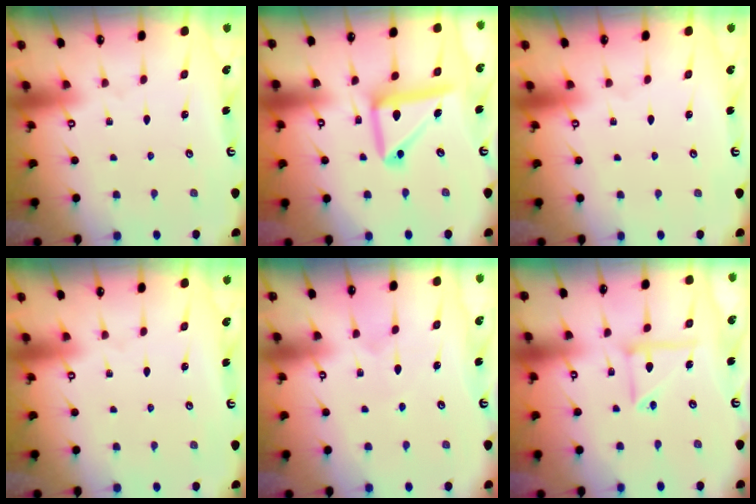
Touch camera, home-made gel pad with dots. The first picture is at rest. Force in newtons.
{"total": 16.5, "press": 16.5, "slide": 1.4}
{"total": 0.0}
{"total": 0.0}
{"total": 4.9, "press": 4.9, "slide": 0.6}
{"total": 9.1, "press": 9.1, "slide": 0.8}